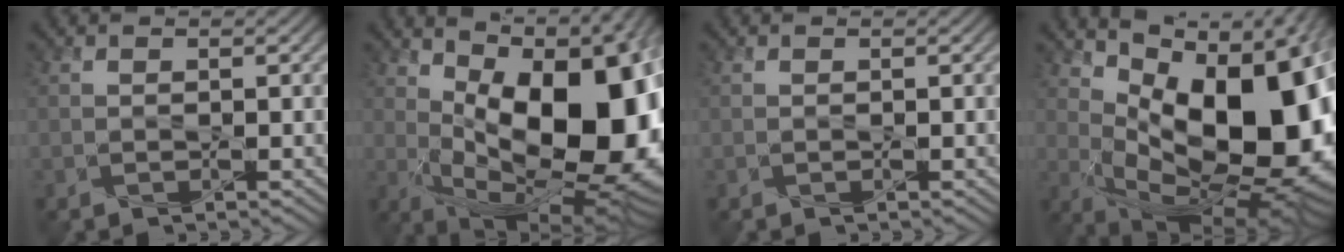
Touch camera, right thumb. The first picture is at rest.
{"total": 20.0, "force": [2.8, 9.5, 17.4], "torque": [-0.240, 0.007, 0.054]}
{"total": 0.0}
{"total": 18.1, "force": [2.6, 9.3, 15.3], "torque": [-0.211, -0.014, 0.061]}